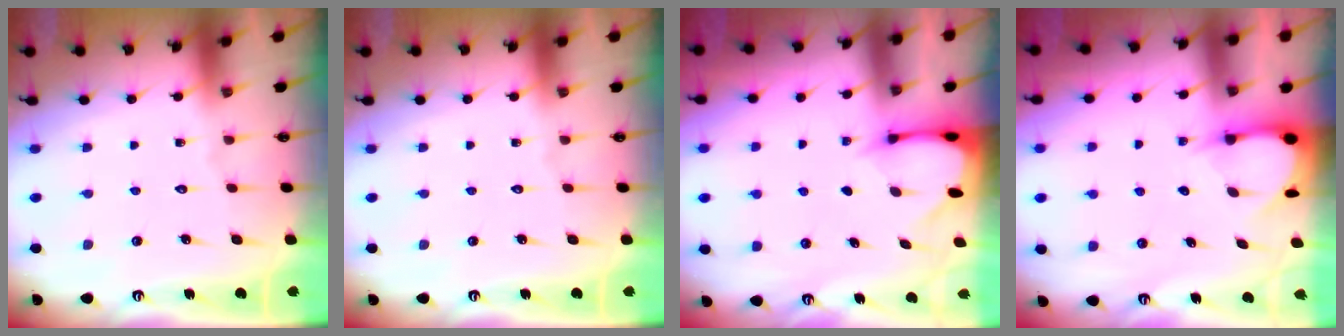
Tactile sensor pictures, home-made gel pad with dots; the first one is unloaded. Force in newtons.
{"total": 0.0}
{"total": 2.4, "press": 2.4, "slide": 0.3}
{"total": 3.5, "press": 3.5, "slide": 0.4}